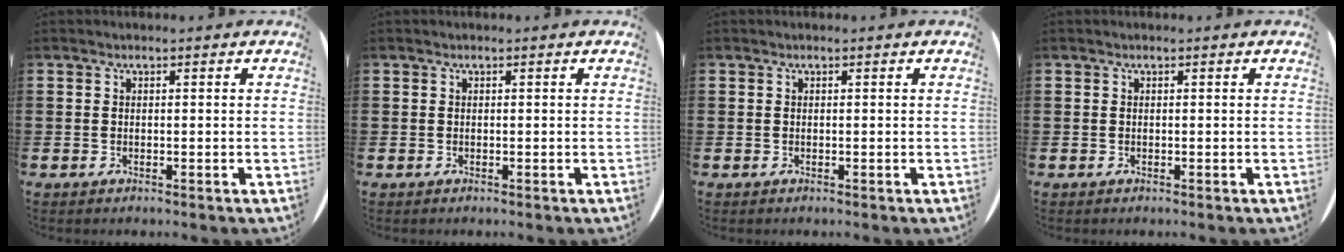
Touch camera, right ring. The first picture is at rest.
{"total": 0.0}
{"total": 0.0}
{"total": 0.0}